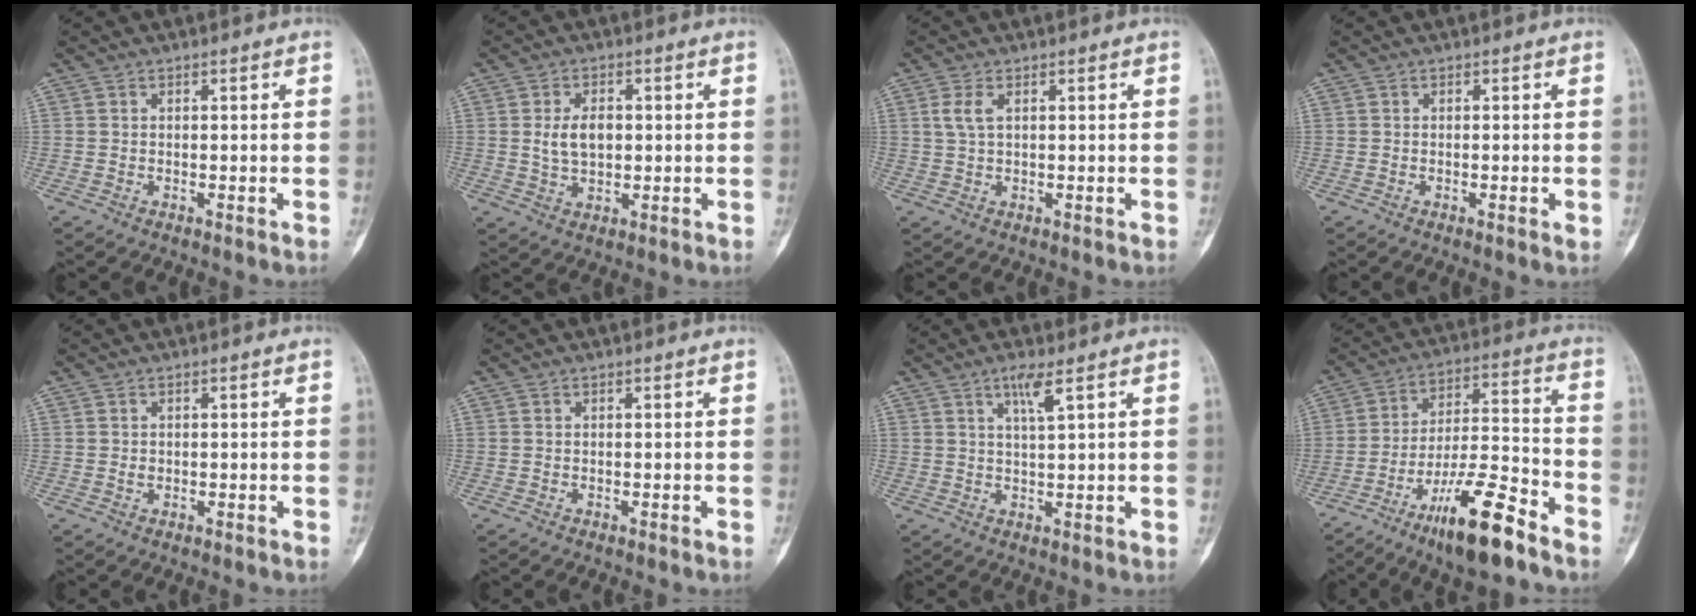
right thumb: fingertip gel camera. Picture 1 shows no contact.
{"total": 5.9, "force": [0.6, 3.7, 4.5], "torque": [-0.075, -0.001, 0.014]}
{"total": 3.0, "force": [1.0, 1.3, 2.5], "torque": [-0.063, 0.007, 0.025]}
{"total": 1.3, "force": [-0.2, 0.3, 1.2], "torque": [-0.019, -0.004, -0.003]}
{"total": 0.8, "force": [0.0, 0.7, 0.5], "torque": [-0.008, 0.001, 0.000]}
{"total": 0.0}
{"total": 3.7, "force": [2.0, 0.1, 3.1], "torque": [-0.068, -0.012, 0.042]}
{"total": 16.0, "force": [-10.3, 3.6, 11.7], "torque": [-0.206, 0.071, -0.177]}